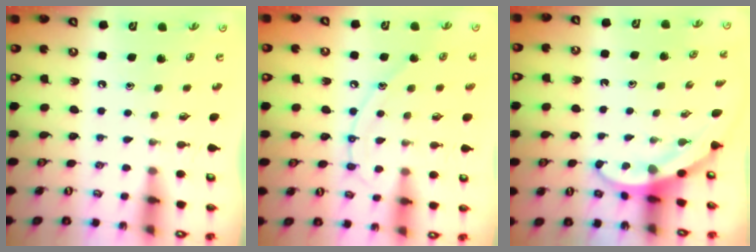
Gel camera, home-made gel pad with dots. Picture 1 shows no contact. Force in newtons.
{"total": 10.2, "press": 10.1, "slide": 0.9}
{"total": 3.3, "press": 3.3, "slide": 0.1}